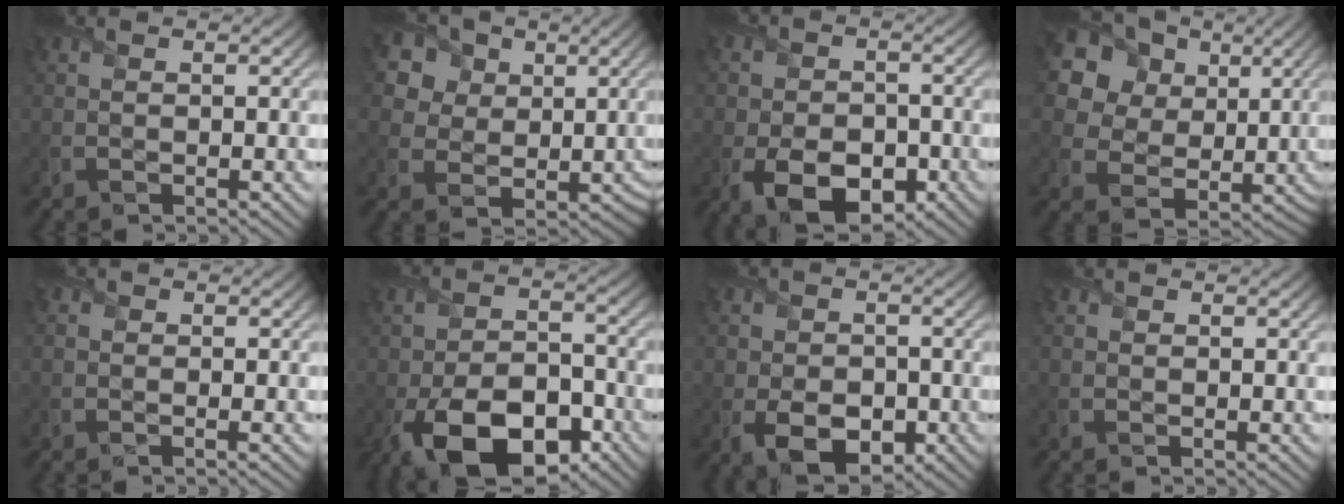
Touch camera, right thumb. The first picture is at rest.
{"total": 13.4, "force": [6.0, 10.5, 5.7], "torque": [-0.178, 0.021, 0.120]}
{"total": 8.8, "force": [-3.3, 5.7, 5.8], "torque": [-0.116, -0.030, -0.045]}
{"total": 21.2, "force": [9.6, 16.7, 8.8], "torque": [-0.257, 0.032, 0.188]}
{"total": 0.5, "force": [-0.3, 0.1, 0.4], "torque": [-0.009, 0.000, -0.008]}
{"total": 12.9, "force": [-6.7, 6.6, 8.8], "torque": [-0.180, -0.030, -0.108]}
{"total": 7.1, "force": [-2.4, 4.8, 4.7], "torque": [-0.094, -0.026, -0.033]}
{"total": 0.5, "force": [-0.1, 0.5, 0.1], "torque": [-0.001, -0.004, -0.002]}